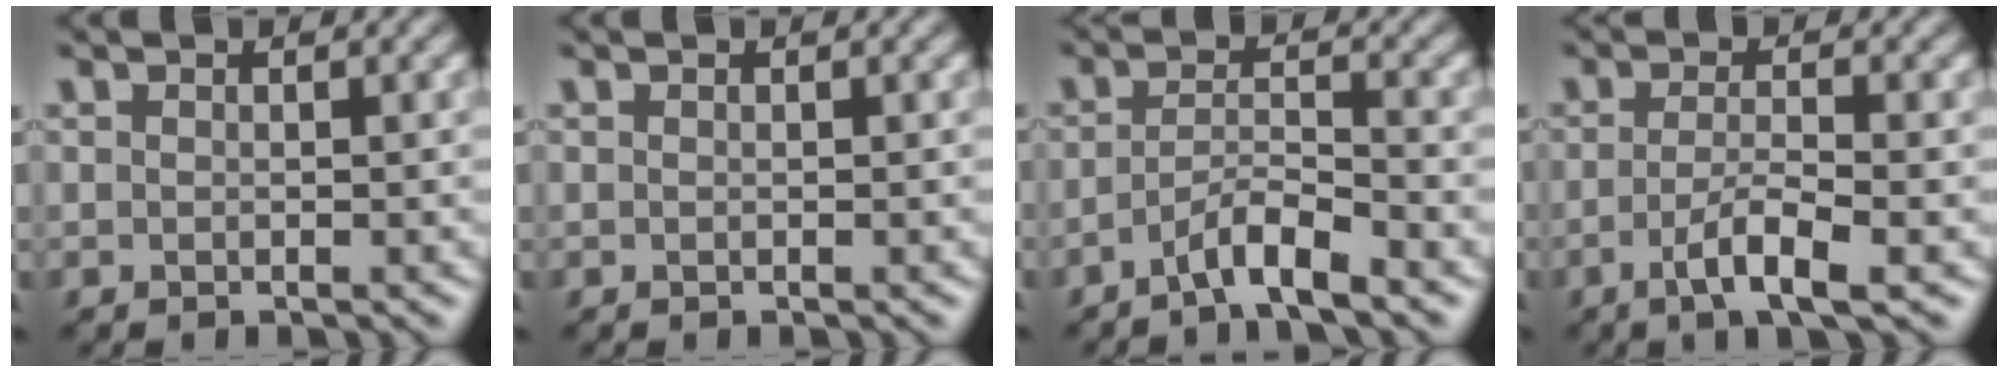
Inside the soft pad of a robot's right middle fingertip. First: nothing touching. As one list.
[{"total": 0.0}, {"total": 3.3, "force": [-2.3, 0.4, 2.3], "torque": [-0.039, 0.007, -0.051]}, {"total": 3.8, "force": [-1.5, 0.7, 3.4], "torque": [-0.065, -0.002, -0.031]}]